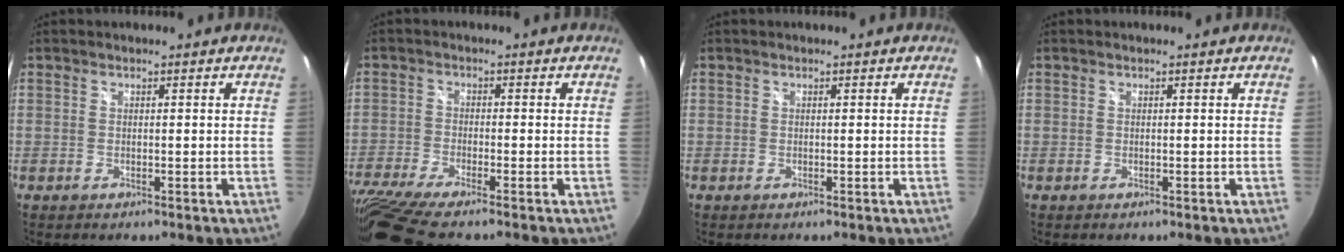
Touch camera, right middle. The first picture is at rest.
{"total": 11.1, "force": [-9.2, 0.2, 6.2], "torque": [-0.147, -0.051, -0.168]}
{"total": 0.0}
{"total": 0.0}